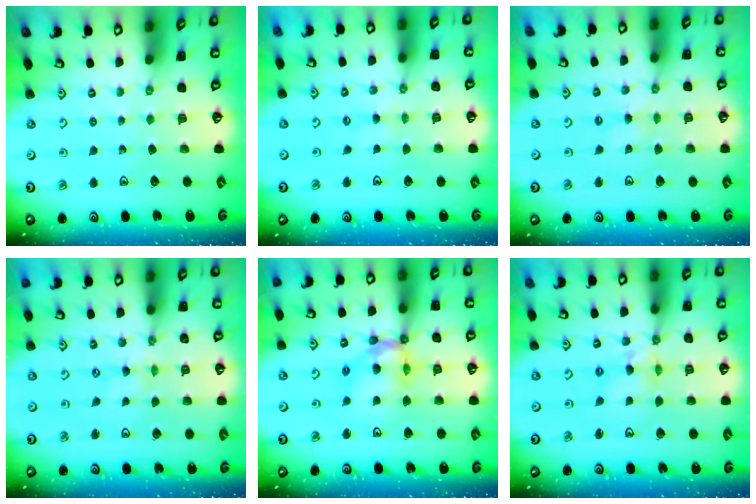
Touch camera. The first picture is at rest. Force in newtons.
{"total": 0.6, "press": 0.6, "slide": 0.2}
{"total": 1.5, "press": 1.5, "slide": 0.3}
{"total": 0.0}
{"total": 11.5, "press": 11.5, "slide": 1.1}
{"total": 6.4, "press": 6.4, "slide": 0.5}